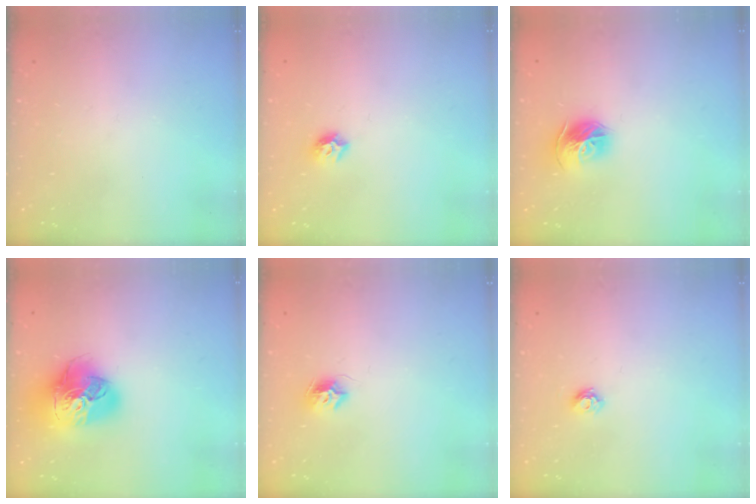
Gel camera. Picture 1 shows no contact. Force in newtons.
{"total": 5.3, "press": 5.3, "slide": 0.7}
{"total": 11.3, "press": 11.2, "slide": 1.2}
{"total": 19.4, "press": 19.3, "slide": 2.3}
{"total": 8.0, "press": 8.0, "slide": 0.5}
{"total": 5.2, "press": 5.2, "slide": 0.7}